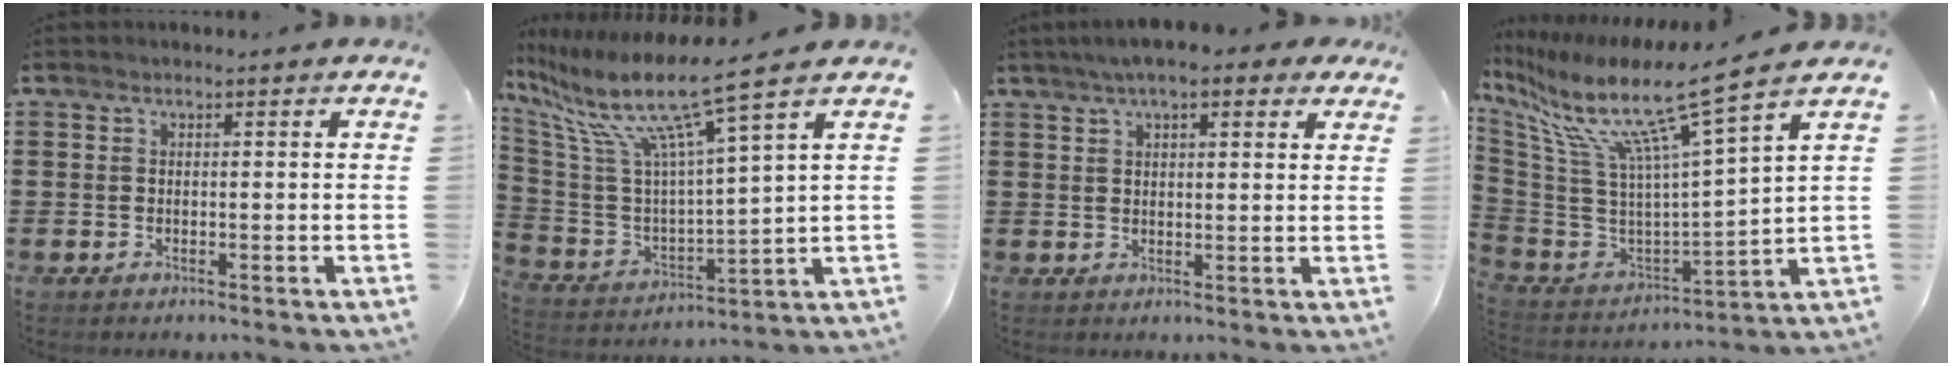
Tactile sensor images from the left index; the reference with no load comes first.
{"total": 11.9, "force": [8.2, 0.9, 8.6], "torque": [-0.196, -0.049, 0.130]}
{"total": 5.4, "force": [3.7, 1.1, 3.8], "torque": [-0.074, 0.002, 0.063]}
{"total": 13.2, "force": [8.7, 0.6, 9.9], "torque": [-0.208, -0.060, 0.134]}